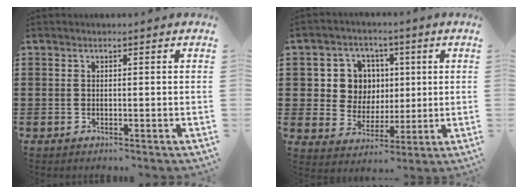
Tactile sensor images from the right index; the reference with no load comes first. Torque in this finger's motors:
{"motor_torque": [0.59, 0.08, 0.23, 0.09]}